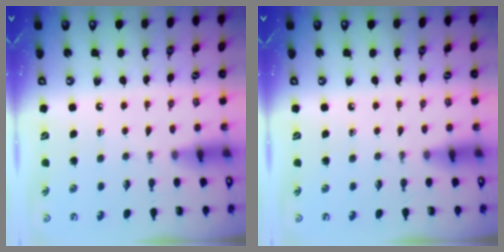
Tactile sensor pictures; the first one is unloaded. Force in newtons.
{"total": 0.0}